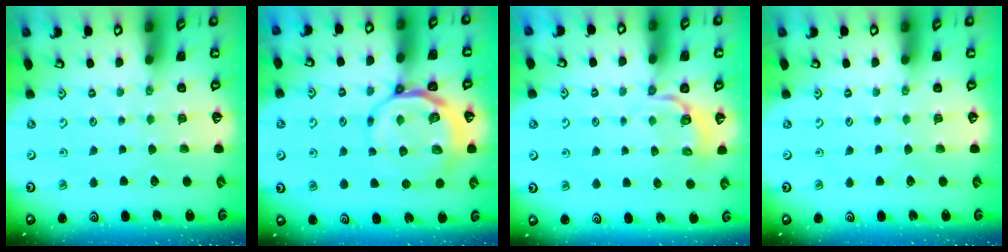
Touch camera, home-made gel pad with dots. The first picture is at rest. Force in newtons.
{"total": 9.7, "press": 9.5, "slide": 2.3}
{"total": 3.3, "press": 2.1, "slide": 2.6}
{"total": 0.0}